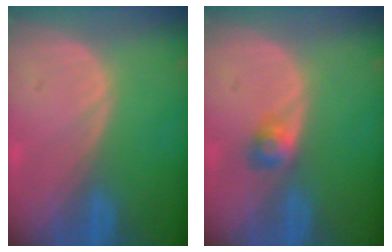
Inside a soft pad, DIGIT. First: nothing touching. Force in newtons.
{"total": 2.4, "press": 2.3, "slide": 0.9}